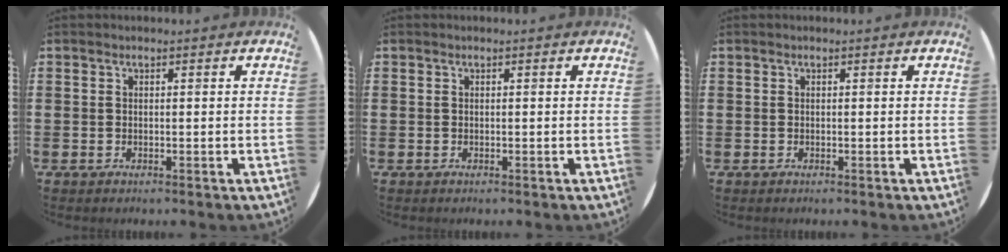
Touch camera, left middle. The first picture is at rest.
{"total": 0.0}
{"total": 0.0}